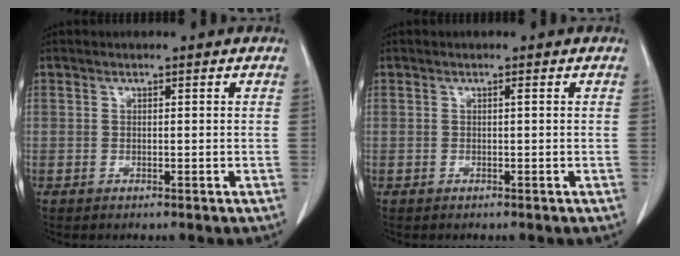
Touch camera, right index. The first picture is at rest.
{"total": 0.0}